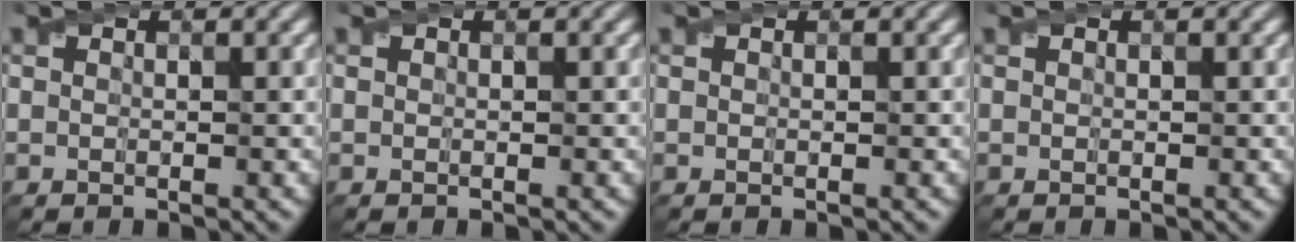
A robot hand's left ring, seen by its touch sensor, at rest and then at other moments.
{"total": 0.0}
{"total": 0.0}
{"total": 0.0}